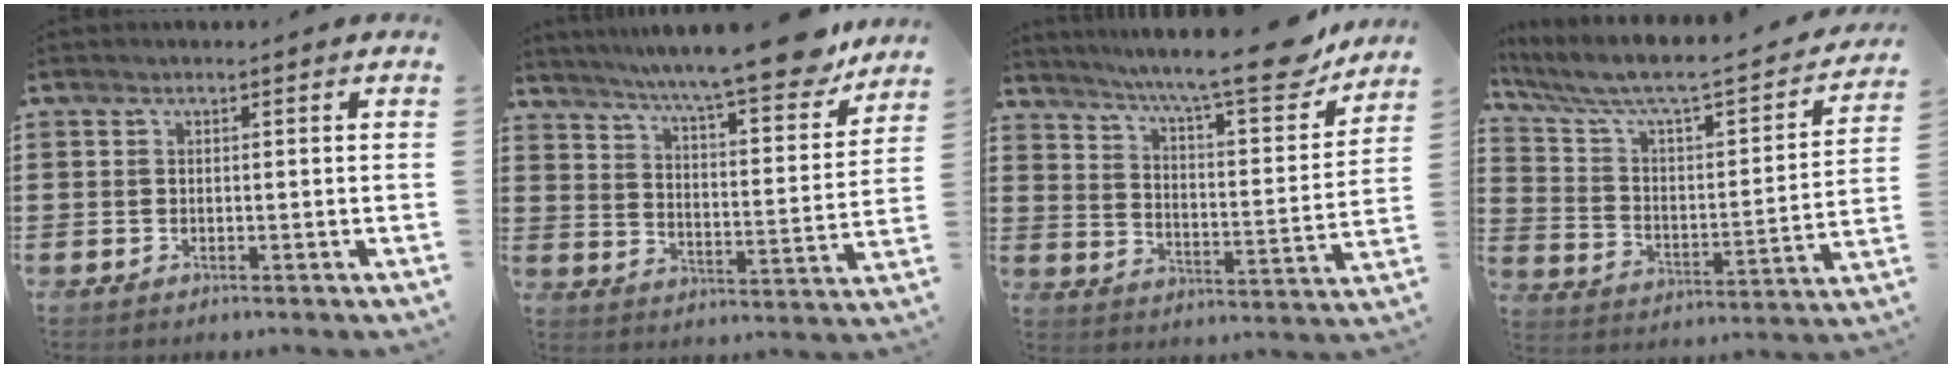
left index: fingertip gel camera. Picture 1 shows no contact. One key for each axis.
{"total": 11.1, "fx": 9.8, "fy": 0.0, "fz": 5.2, "tx": -0.110, "ty": -0.058, "tz": 0.163}
{"total": 12.5, "fx": 10.4, "fy": 1.0, "fz": 6.8, "tx": -0.133, "ty": -0.063, "tz": 0.170}
{"total": 5.8, "fx": 4.5, "fy": 1.3, "fz": 3.5, "tx": -0.091, "ty": -0.042, "tz": 0.067}